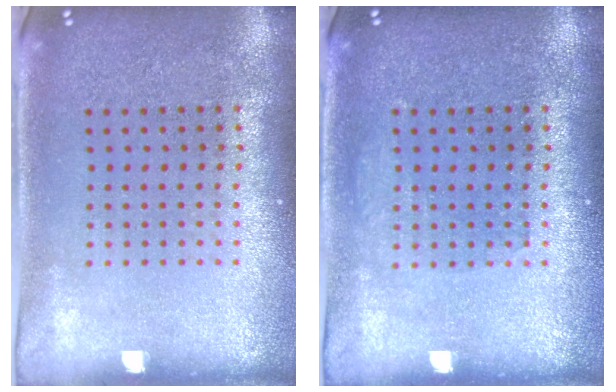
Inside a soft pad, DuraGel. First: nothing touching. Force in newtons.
{"total": 0.8, "press": 0.8, "slide": 0.1}